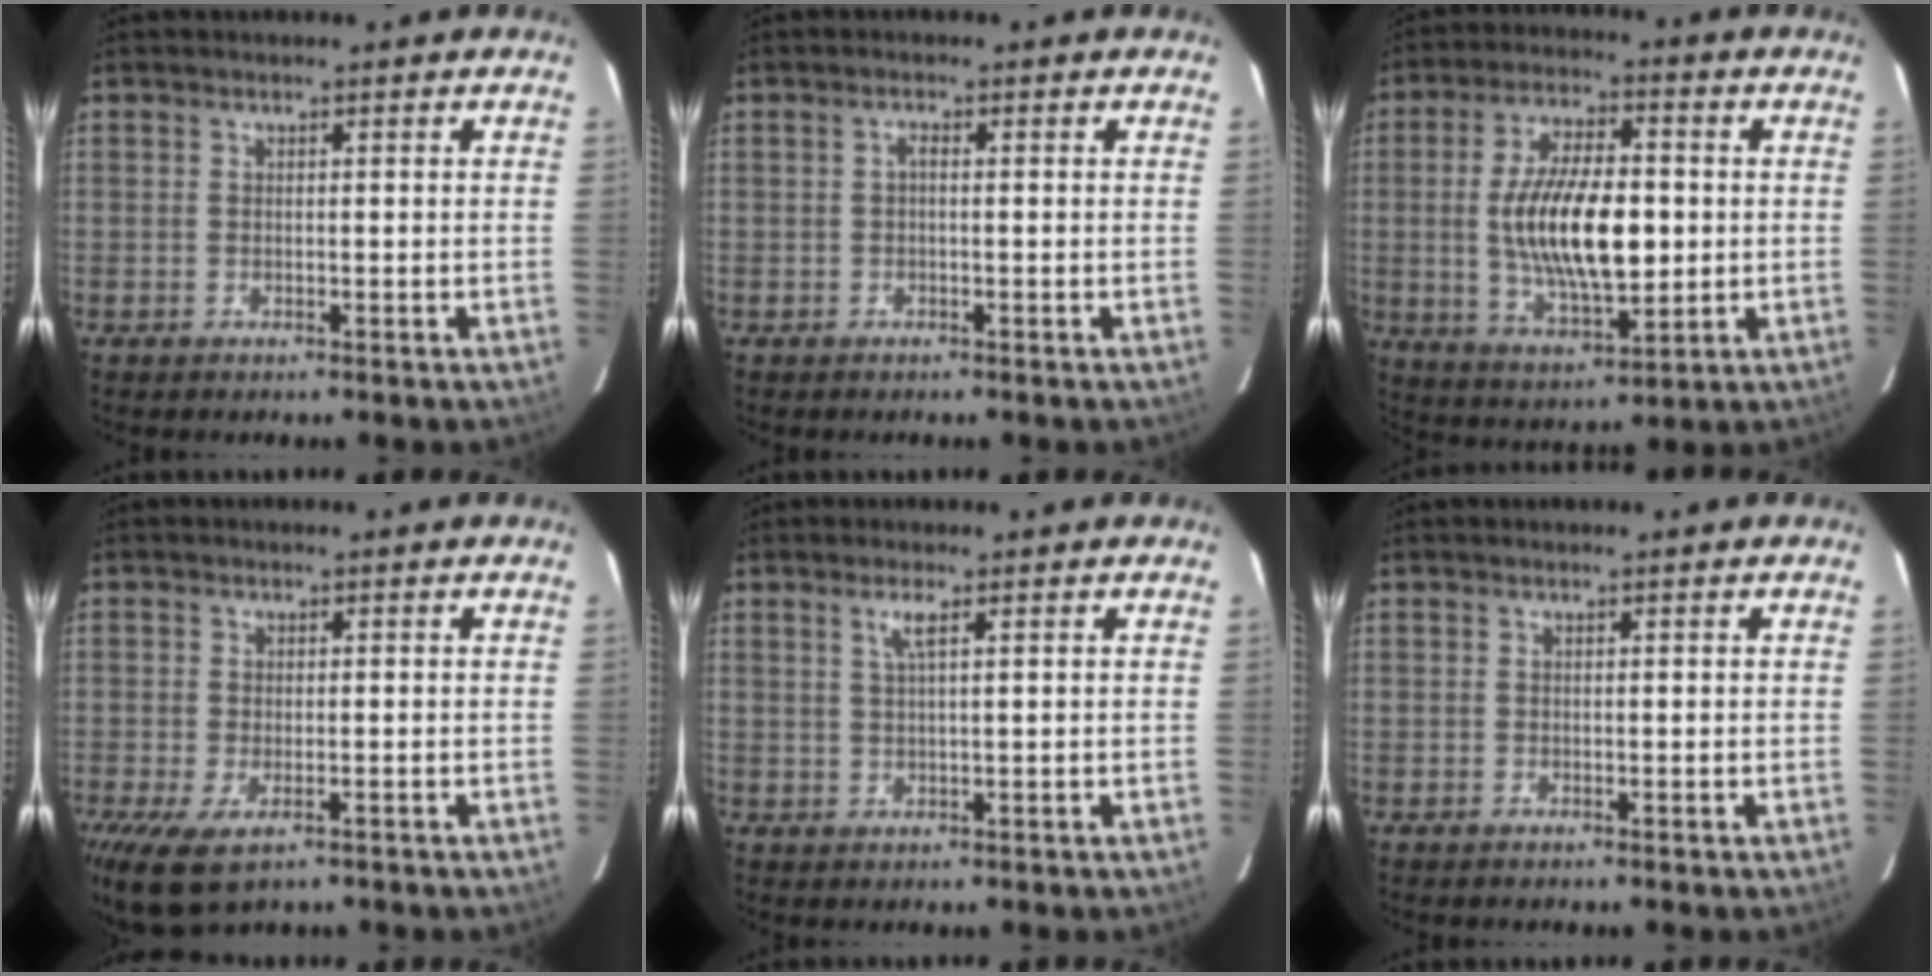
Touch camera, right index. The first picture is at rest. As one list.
[{"total": 0.9, "force": [-0.1, 0.2, 0.8], "torque": [-0.015, 0.004, -0.004]}, {"total": 16.1, "force": [-0.2, 6.8, 14.6], "torque": [-0.272, -0.005, 0.004]}, {"total": 6.9, "force": [-3.6, 3.3, 4.9], "torque": [-0.100, -0.029, -0.057]}, {"total": 2.2, "force": [1.1, -0.2, 1.9], "torque": [-0.037, -0.002, 0.021]}, {"total": 0.0}]